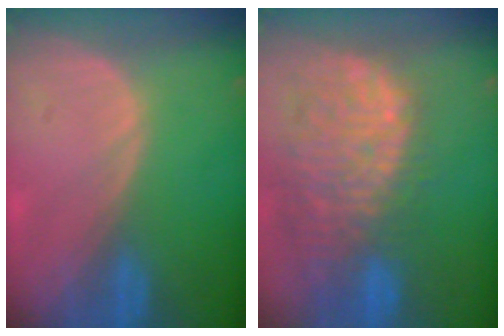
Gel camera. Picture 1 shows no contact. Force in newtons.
{"total": 13.8, "press": 11.6, "slide": 7.5}